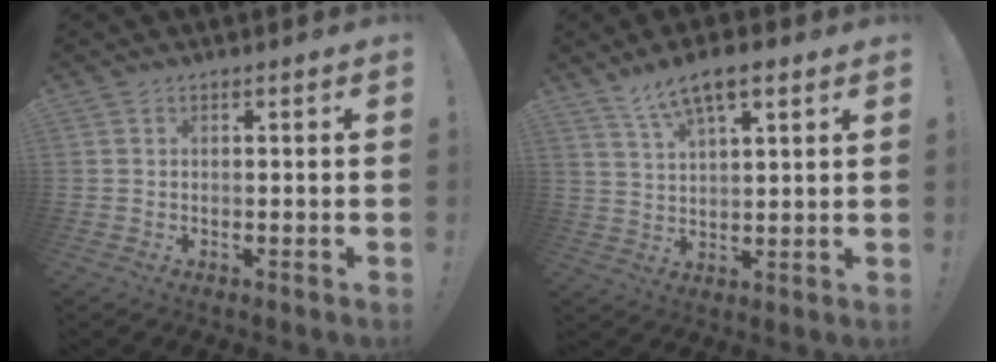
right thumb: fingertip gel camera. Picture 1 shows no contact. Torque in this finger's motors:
{"motor_torque": [0.03, 0.04, 0.26, 0.16, 0.00]}